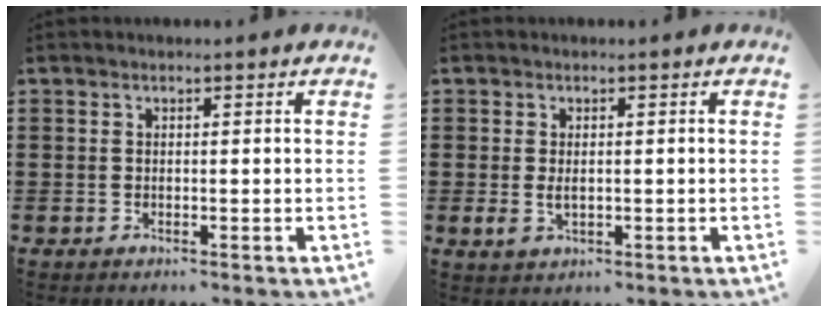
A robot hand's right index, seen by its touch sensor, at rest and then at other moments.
{"total": 2.0, "force": [-0.1, 1.1, 1.7], "torque": [-0.034, 0.003, -0.001]}